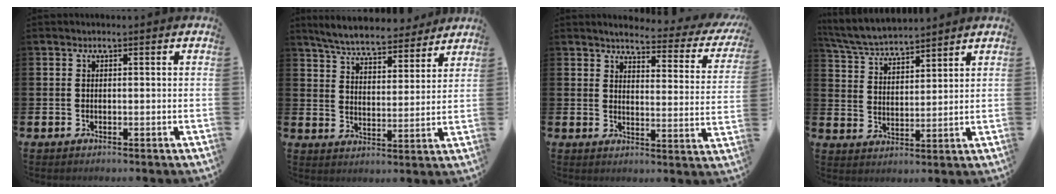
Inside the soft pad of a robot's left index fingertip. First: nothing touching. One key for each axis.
{"total": 6.8, "fx": 6.5, "fy": 1.1, "fz": 1.7, "tx": -0.055, "ty": -0.039, "tz": 0.112}
{"total": 3.2, "fx": 2.9, "fy": 0.8, "fz": 1.2, "tx": -0.027, "ty": -0.032, "tz": 0.036}
{"total": 5.7, "fx": 5.6, "fy": 0.6, "fz": 1.0, "tx": -0.044, "ty": -0.031, "tz": 0.100}